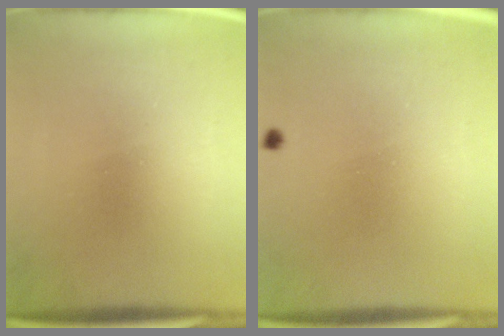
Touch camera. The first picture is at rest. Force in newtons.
{"total": 0.5}